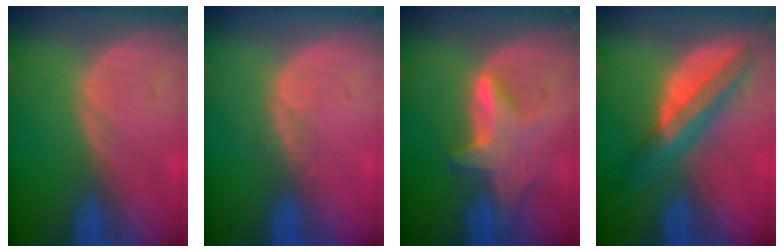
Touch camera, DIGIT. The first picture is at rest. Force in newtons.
{"total": 2.2, "press": 1.6, "slide": 1.5}
{"total": 6.3, "press": 6.1, "slide": 1.5}
{"total": 7.8, "press": 6.6, "slide": 4.1}